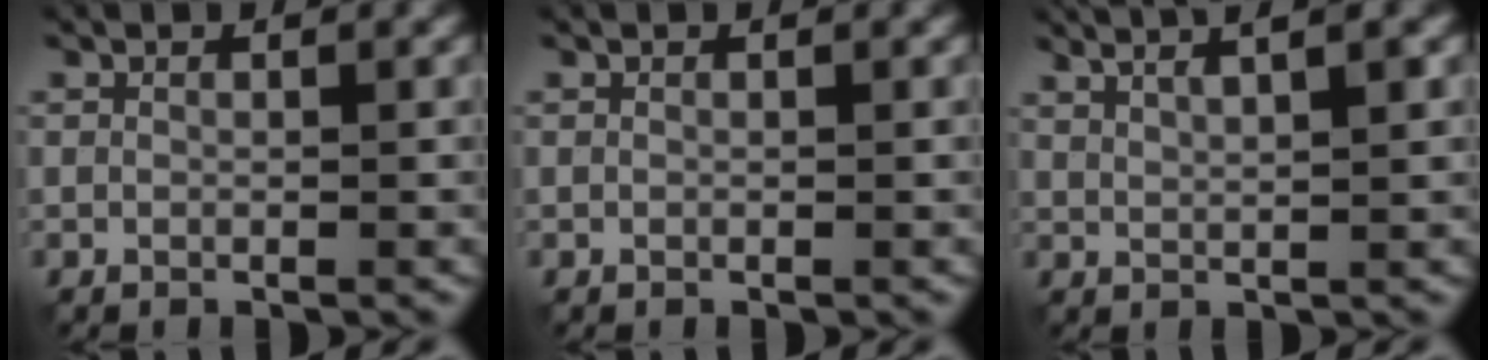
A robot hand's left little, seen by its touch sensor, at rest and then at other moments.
{"total": 0.0}
{"total": 5.9, "force": [3.7, 1.8, 4.2], "torque": [-0.046, 0.028, 0.037]}